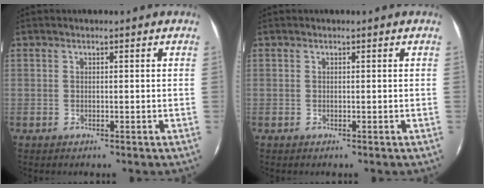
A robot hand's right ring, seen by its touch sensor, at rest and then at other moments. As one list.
[{"total": 0.0}]